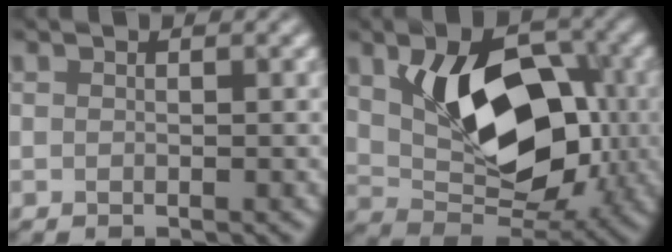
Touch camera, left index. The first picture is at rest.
{"total": 10.5, "force": [0.9, 6.5, 8.2], "torque": [-0.133, -0.004, 0.020]}